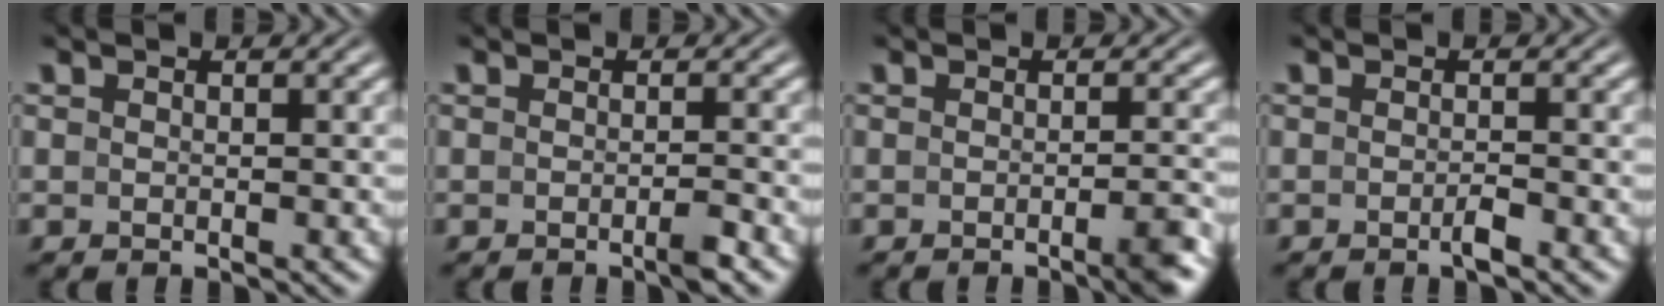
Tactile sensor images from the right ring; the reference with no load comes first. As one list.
[{"total": 1.3, "force": [-0.9, -0.2, 0.8], "torque": [-0.011, 0.006, -0.020]}, {"total": 2.2, "force": [-1.4, -0.1, 1.7], "torque": [-0.021, 0.007, -0.028]}, {"total": 1.0, "force": [-0.8, -0.2, 0.6], "torque": [-0.009, 0.005, -0.018]}]